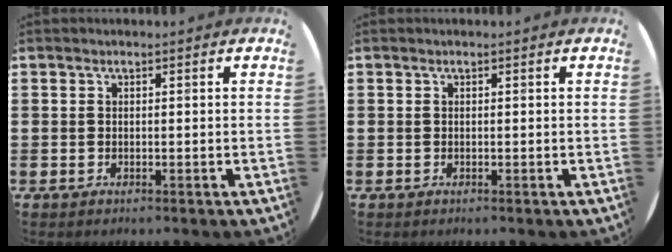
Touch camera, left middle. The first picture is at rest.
{"total": 0.0}